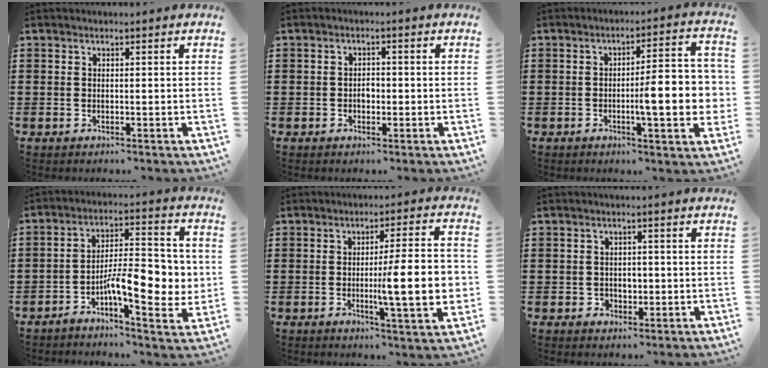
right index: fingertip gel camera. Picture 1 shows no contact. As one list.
[{"total": 1.5, "force": [-0.4, 0.9, 1.1], "torque": [-0.023, 0.000, -0.008]}, {"total": 9.9, "force": [-1.5, 2.2, 9.5], "torque": [-0.135, -0.005, -0.029]}, {"total": 10.0, "force": [-2.4, 3.8, 9.0], "torque": [-0.141, -0.004, -0.042]}, {"total": 12.3, "force": [-1.4, 1.9, 12.1], "torque": [-0.177, -0.009, -0.027]}, {"total": 1.9, "force": [-0.3, 1.8, 0.6], "torque": [-0.018, 0.006, -0.011]}]